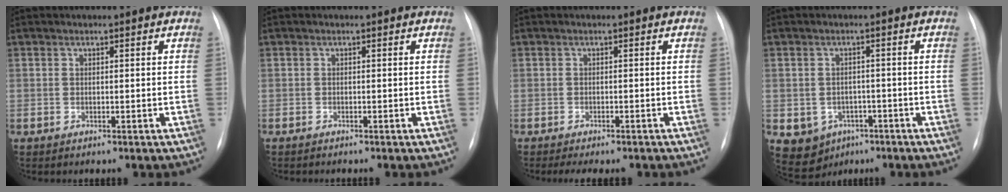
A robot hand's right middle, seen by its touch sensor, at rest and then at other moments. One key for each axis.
{"total": 1.2, "fx": -1.1, "fy": 0.2, "fz": 0.6, "tx": -0.010, "ty": -0.005, "tz": -0.013}
{"total": 6.1, "fx": -5.1, "fy": 1.9, "fz": 2.8, "tx": -0.031, "ty": 0.000, "tz": -0.061}
{"total": 7.1, "fx": -3.2, "fy": 6.1, "fz": 2.0, "tx": -0.039, "ty": 0.008, "tz": -0.032}